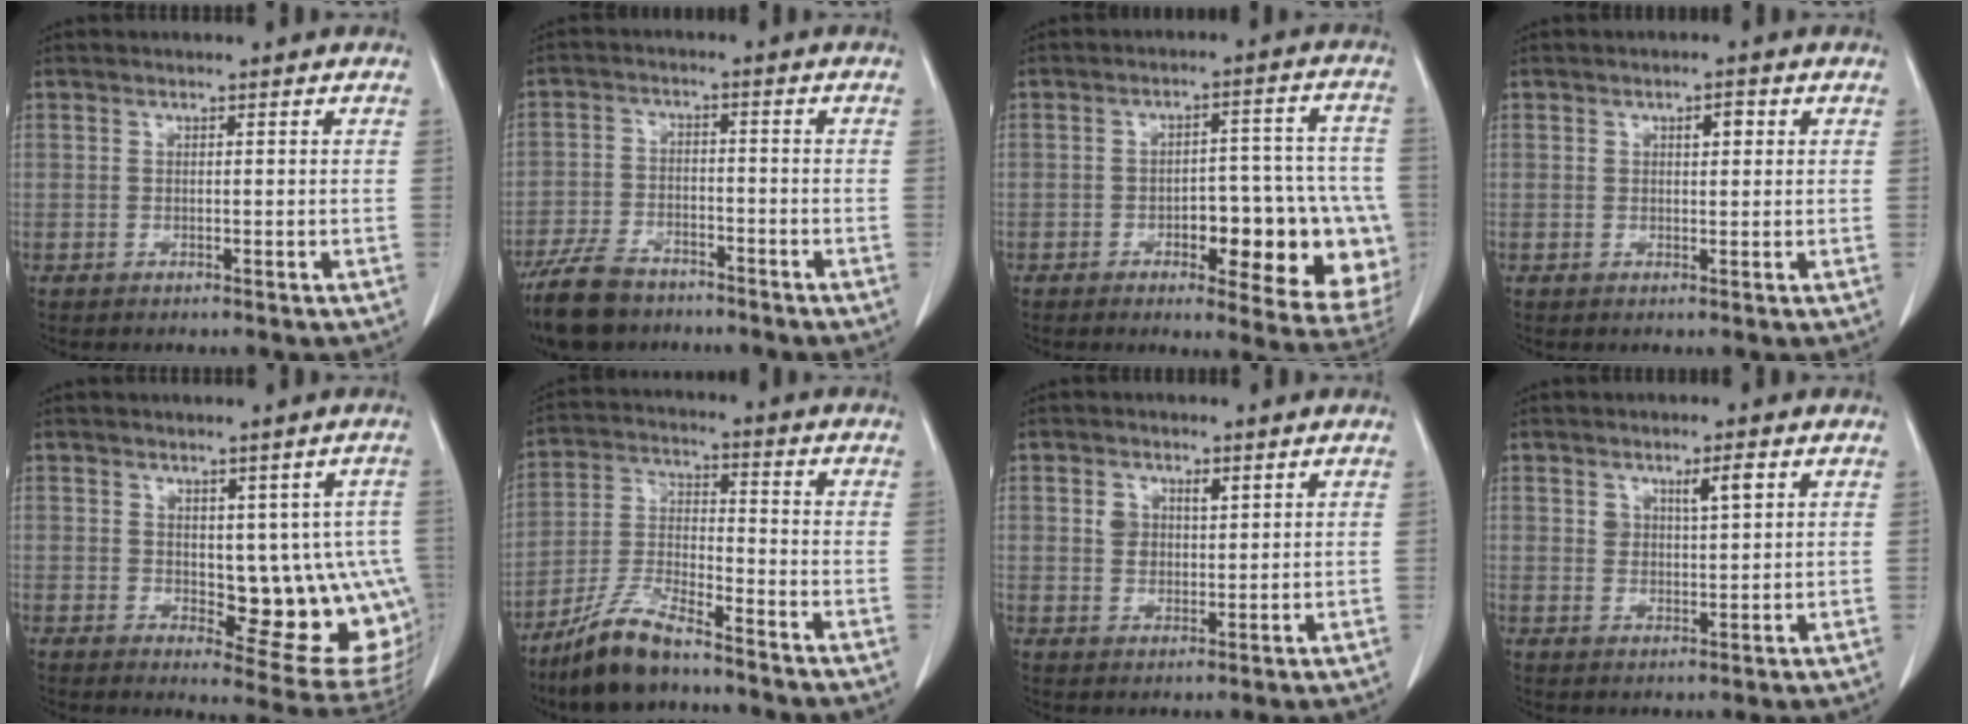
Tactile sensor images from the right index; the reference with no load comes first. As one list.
[{"total": 9.1, "force": [-7.2, 4.1, 3.8], "torque": [-0.079, -0.013, -0.129]}, {"total": 17.9, "force": [-4.9, 5.9, 16.1], "torque": [-0.122, 0.037, -0.038]}, {"total": 2.3, "force": [0.9, 1.1, 1.8], "torque": [-0.027, 0.004, 0.014]}, {"total": 12.9, "force": [-0.1, 5.4, 11.7], "torque": [-0.110, 0.000, 0.013]}, {"total": 9.8, "force": [-7.9, 1.8, 5.6], "torque": [-0.121, -0.017, -0.154]}, {"total": 3.7, "force": [1.6, 2.6, 2.2], "torque": [-0.036, 0.005, 0.032]}, {"total": 3.9, "force": [2.0, 1.2, 3.1], "torque": [-0.052, 0.000, 0.036]}]